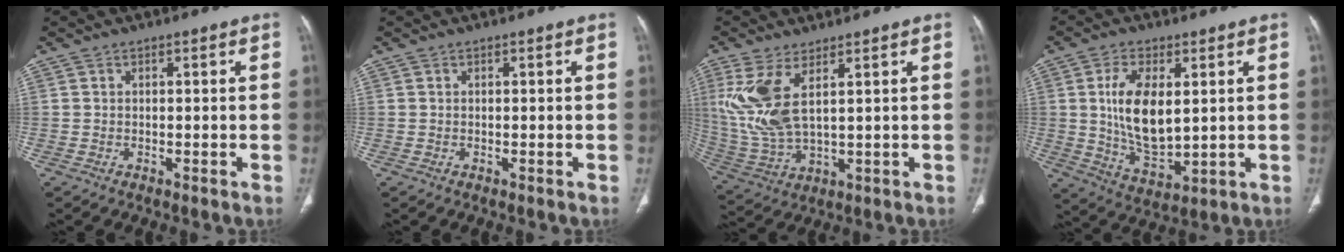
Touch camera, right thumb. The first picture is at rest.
{"total": 0.0}
{"total": 11.3, "force": [4.1, 4.6, 9.5], "torque": [-0.224, -0.018, 0.100]}
{"total": 12.2, "force": [2.0, 6.2, 10.3], "torque": [-0.184, -0.024, 0.049]}